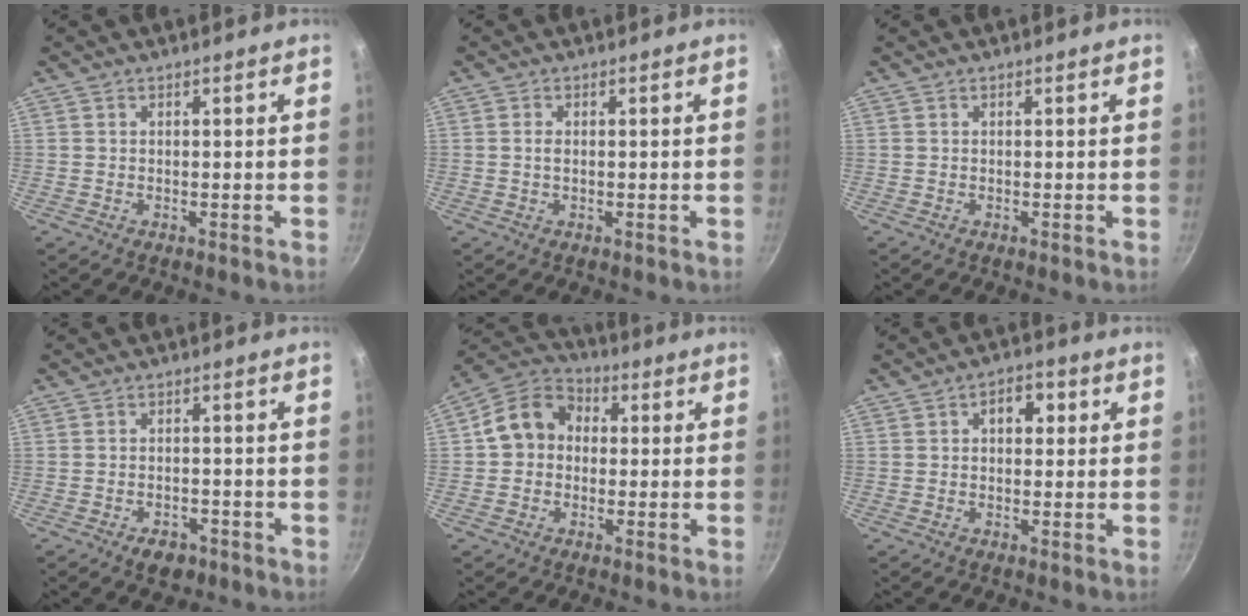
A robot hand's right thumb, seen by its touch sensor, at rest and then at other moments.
{"total": 3.1, "force": [0.1, 1.9, 2.4], "torque": [-0.048, 0.001, 0.000]}
{"total": 0.0}
{"total": 4.2, "force": [-2.6, 2.4, 2.2], "torque": [-0.024, 0.011, -0.036]}
{"total": 10.3, "force": [0.4, 8.6, 5.7], "torque": [-0.085, 0.032, -0.010]}
{"total": 4.9, "force": [1.2, 3.1, 3.6], "torque": [-0.034, 0.011, 0.012]}